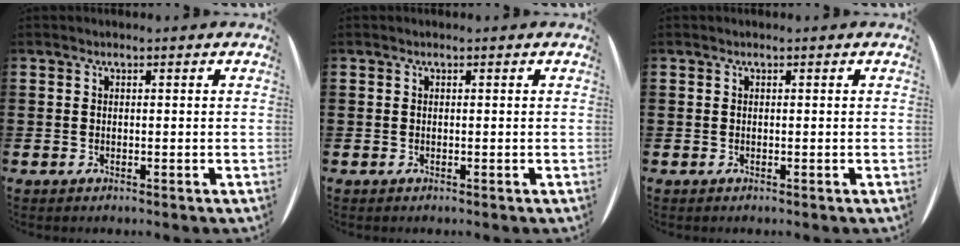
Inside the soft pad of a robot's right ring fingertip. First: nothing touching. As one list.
[{"total": 0.0}, {"total": 0.0}]